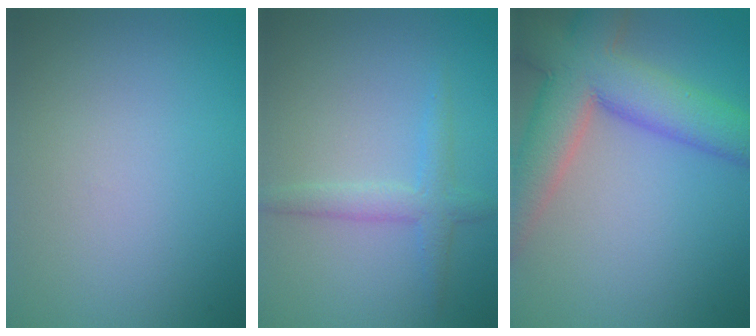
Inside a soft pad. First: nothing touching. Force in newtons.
{"total": 2.4, "press": 2.4, "slide": 0.2}
{"total": 9.8, "press": 9.7, "slide": 0.6}